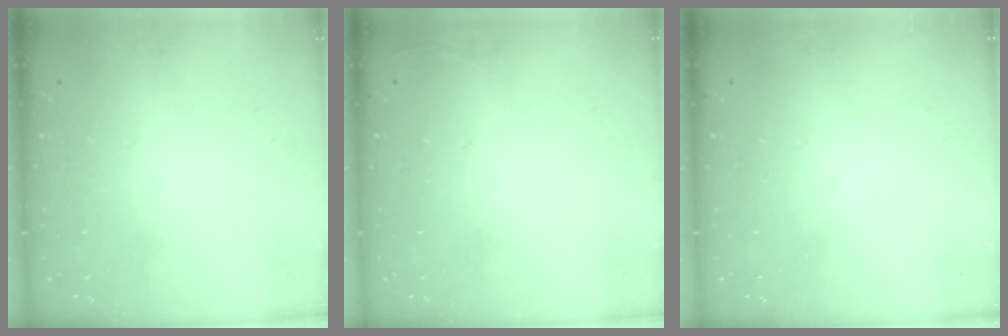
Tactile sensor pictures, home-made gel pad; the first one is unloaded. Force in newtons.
{"total": 2.7, "press": 2.6, "slide": 1.0}
{"total": 0.0}